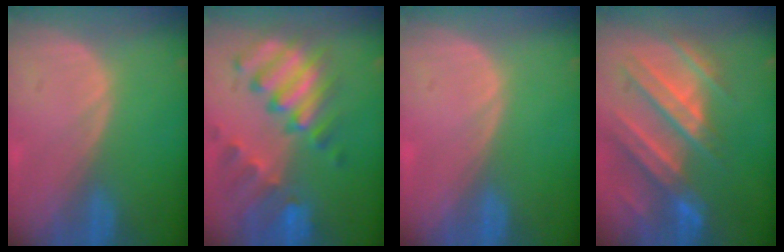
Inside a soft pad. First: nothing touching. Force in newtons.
{"total": 10.7, "press": 9.2, "slide": 5.5}
{"total": 0.0}
{"total": 10.9, "press": 9.8, "slide": 4.9}